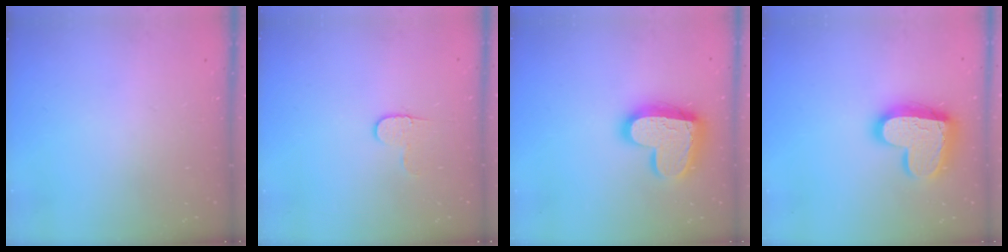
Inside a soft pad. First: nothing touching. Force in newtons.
{"total": 4.9, "press": 4.9, "slide": 0.5}
{"total": 17.7, "press": 17.7, "slide": 1.0}
{"total": 17.7, "press": 17.7, "slide": 1.0}